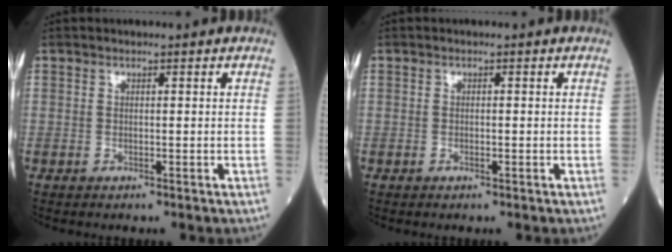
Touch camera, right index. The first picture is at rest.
{"total": 0.5, "force": [-0.2, 0.1, 0.4], "torque": [-0.011, -0.001, -0.003]}